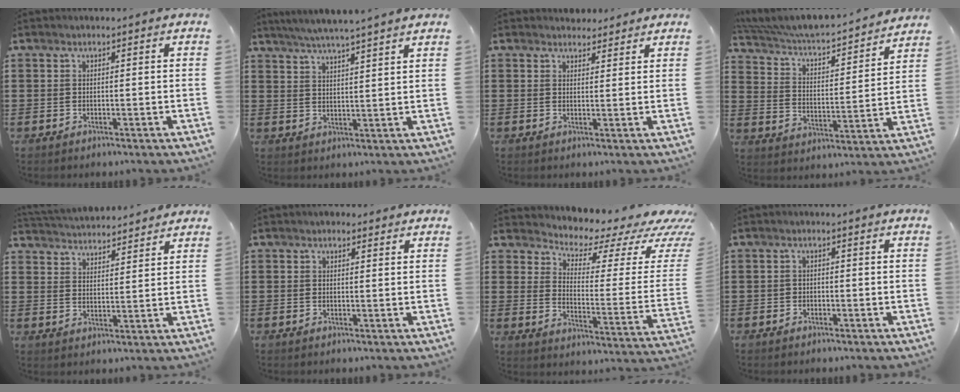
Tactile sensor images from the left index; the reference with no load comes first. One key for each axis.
{"total": 4.4, "fx": 4.1, "fy": -0.8, "fz": 1.5, "tx": -0.043, "ty": -0.018, "tz": 0.070}
{"total": 2.4, "fx": 2.2, "fy": 0.9, "fz": 0.0, "tx": 0.002, "ty": -0.002, "tz": 0.040}
{"total": 4.1, "fx": 3.8, "fy": 0.4, "fz": 1.4, "tx": -0.048, "ty": -0.039, "tz": 0.055}
{"total": 3.8, "fx": 3.7, "fy": 0.2, "fz": -0.2, "tx": -0.012, "ty": -0.022, "tz": 0.065}
{"total": 1.2, "fx": 0.9, "fy": 0.9, "fz": 0.2, "tx": -0.008, "ty": 0.008, "tz": 0.016}
{"total": 4.0, "fx": 3.5, "fy": 1.4, "fz": 1.5, "tx": -0.036, "ty": -0.038, "tz": 0.050}
{"total": 1.0, "fx": -0.8, "fy": 0.5, "fz": 0.0, "tx": -0.004, "ty": 0.002, "tz": -0.019}